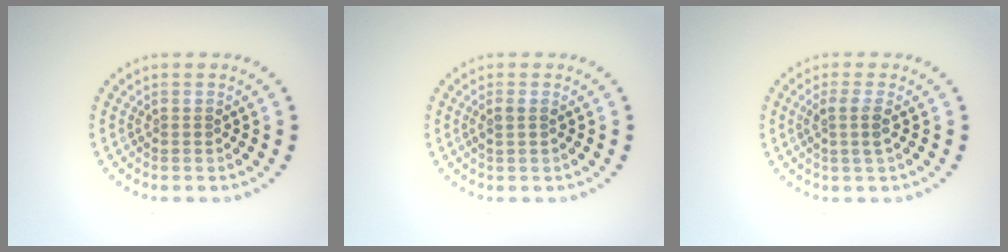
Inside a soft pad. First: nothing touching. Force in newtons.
{"total": 1.1, "press": 1.0, "slide": 0.6}
{"total": 1.9, "press": 1.5, "slide": 1.1}